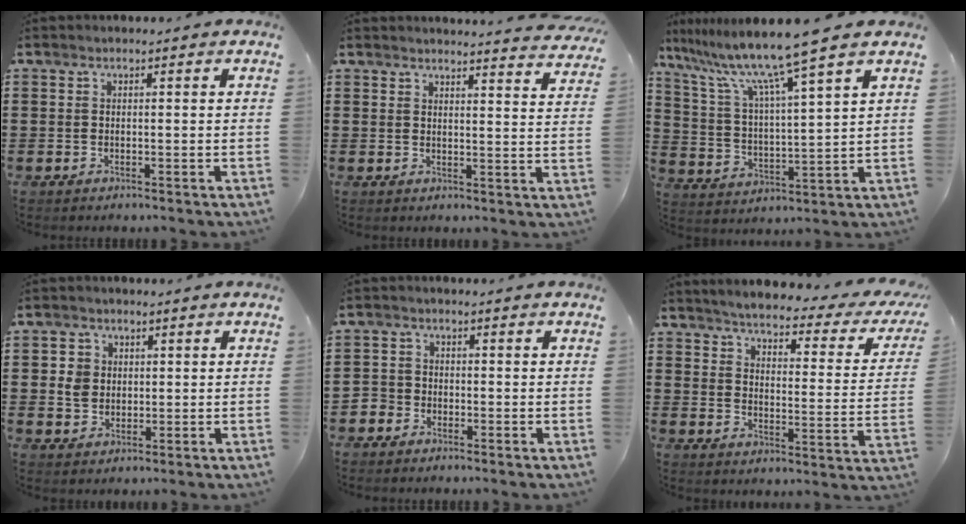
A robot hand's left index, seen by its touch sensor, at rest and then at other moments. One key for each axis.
{"total": 3.0, "fx": 3.0, "fy": -0.5, "fz": 0.3, "tx": -0.011, "ty": -0.021, "tz": 0.051}
{"total": 10.4, "fx": 8.5, "fy": -0.9, "fz": 5.8, "tx": -0.147, "ty": -0.049, "tz": 0.135}
{"total": 3.3, "fx": 0.6, "fy": 3.1, "fz": 1.0, "tx": -0.032, "ty": 0.011, "tz": 0.008}
{"total": 2.2, "fx": -1.6, "fy": 1.5, "fz": -0.1, "tx": -0.007, "ty": 0.002, "tz": -0.038}
{"total": 3.6, "fx": 3.1, "fy": -0.1, "fz": 1.8, "tx": -0.054, "ty": -0.025, "tz": 0.044}